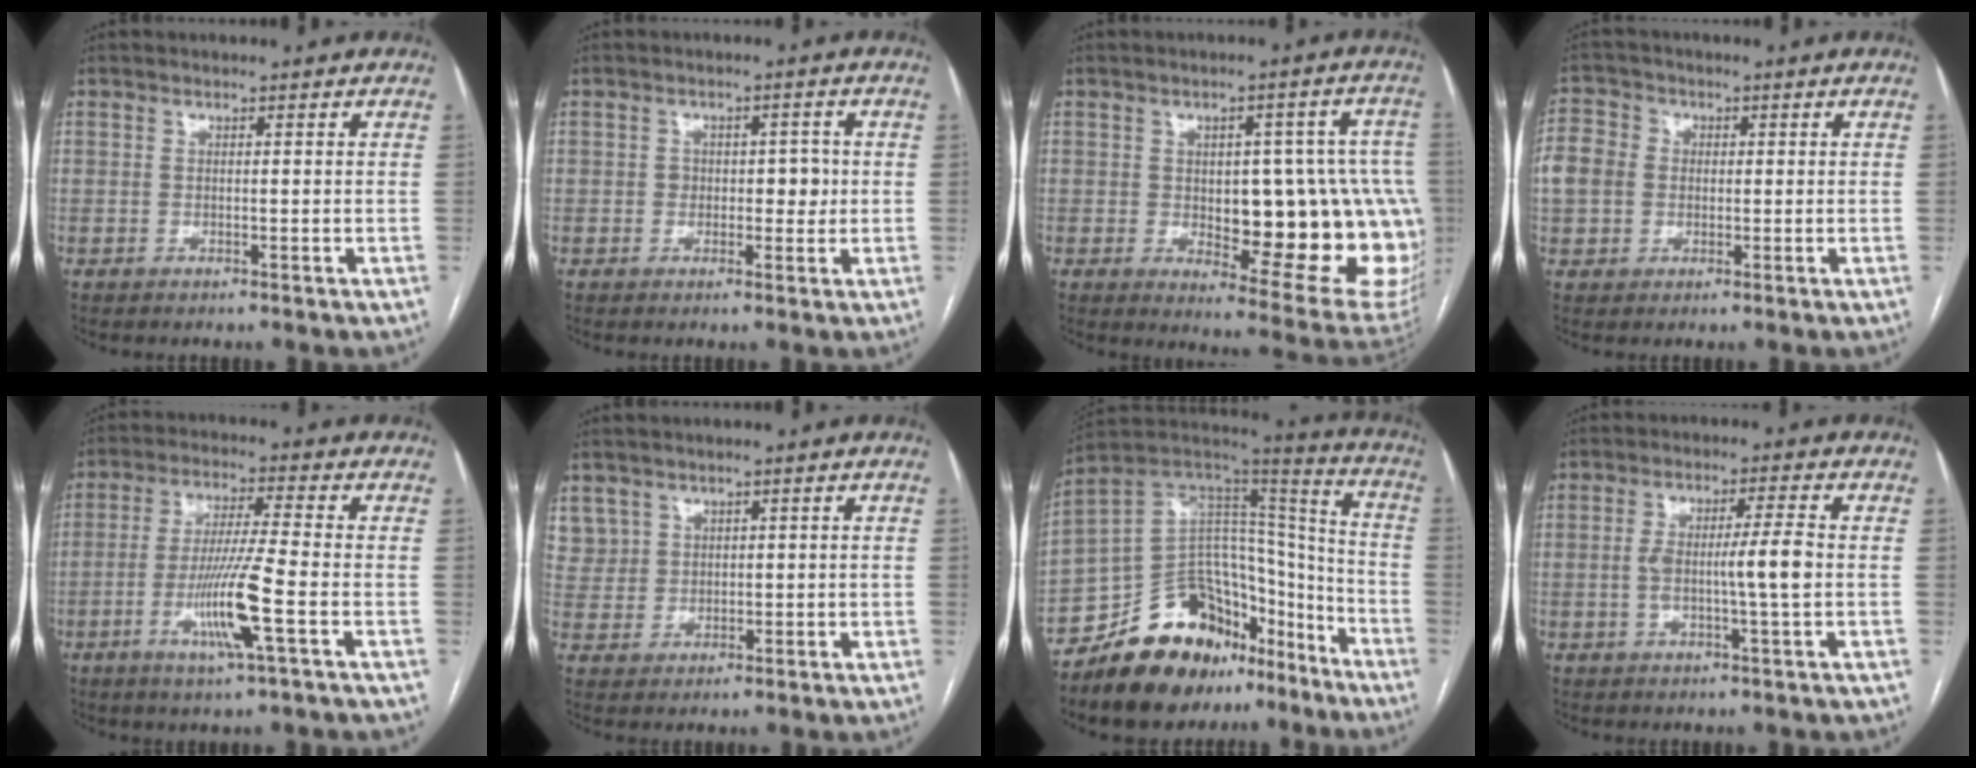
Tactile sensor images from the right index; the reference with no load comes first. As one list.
[{"total": 3.7, "force": [-0.1, 2.4, 2.8], "torque": [-0.030, 0.011, 0.001]}, {"total": 21.1, "force": [-1.7, 7.7, 19.6], "torque": [-0.156, 0.028, 0.006]}, {"total": 12.3, "force": [0.7, 11.2, 5.0], "torque": [-0.162, 0.044, 0.020]}, {"total": 10.1, "force": [-3.4, -0.6, 9.6], "torque": [-0.188, -0.013, -0.065]}, {"total": 5.1, "force": [2.8, 4.3, -0.1], "torque": [0.014, 0.009, 0.058]}, {"total": 21.7, "force": [-15.7, 11.6, 9.3], "torque": [-0.150, 0.076, -0.255]}, {"total": 6.5, "force": [-0.6, 0.0, 6.5], "torque": [-0.116, 0.006, -0.008]}]